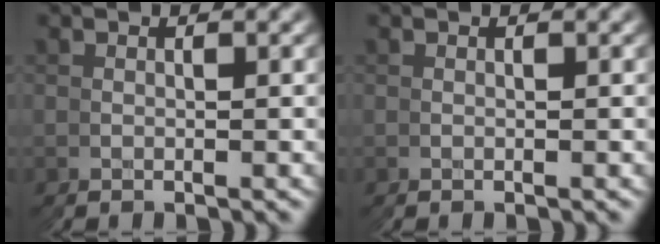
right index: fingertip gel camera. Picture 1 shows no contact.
{"total": 0.0}